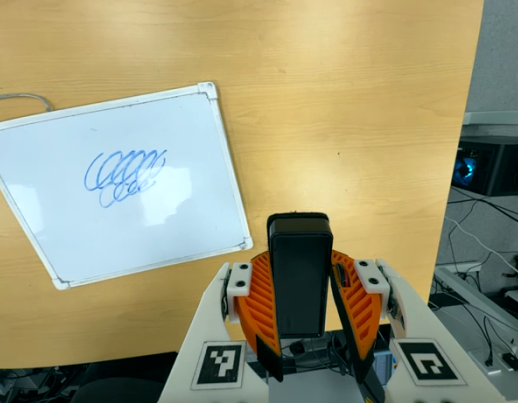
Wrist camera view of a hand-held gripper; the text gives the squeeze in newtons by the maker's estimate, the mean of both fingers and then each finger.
{"total": 8.6, "left": 6.9, "right": 10.2}